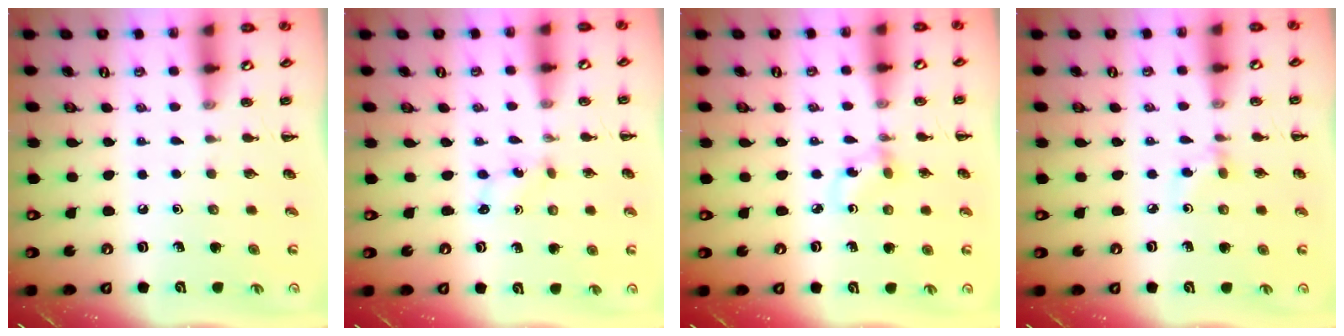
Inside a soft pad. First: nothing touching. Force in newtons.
{"total": 1.0, "press": 0.9, "slide": 0.4}
{"total": 3.1, "press": 2.9, "slide": 1.1}
{"total": 2.8, "press": 2.6, "slide": 1.0}